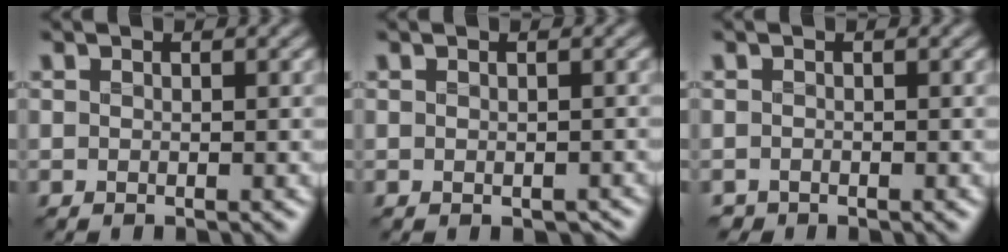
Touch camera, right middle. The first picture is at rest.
{"total": 0.9, "force": [-0.5, 0.5, 0.4], "torque": [-0.007, -0.010, 0.002]}
{"total": 0.8, "force": [-0.8, 0.1, -0.2], "torque": [0.004, -0.009, -0.014]}